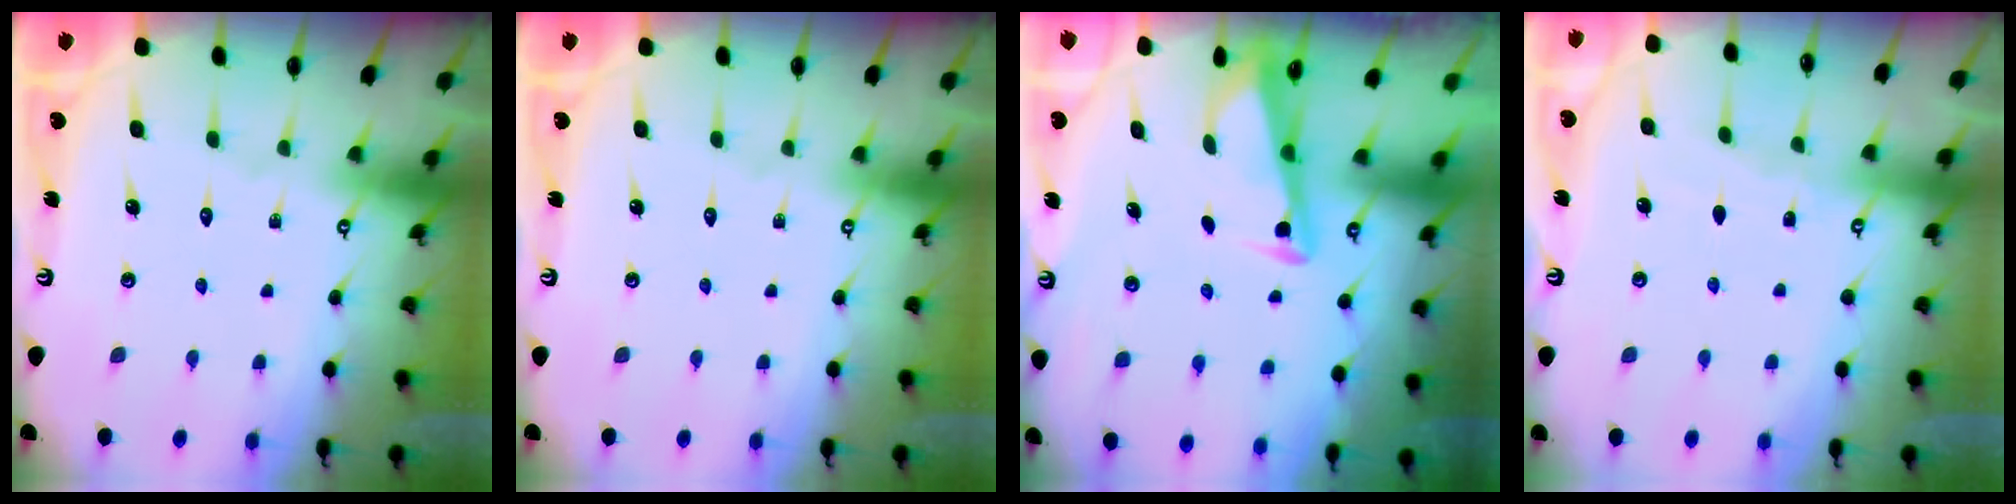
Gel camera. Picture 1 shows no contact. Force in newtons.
{"total": 0.0}
{"total": 3.3, "press": 3.3, "slide": 0.3}
{"total": 3.3, "press": 3.3, "slide": 0.5}